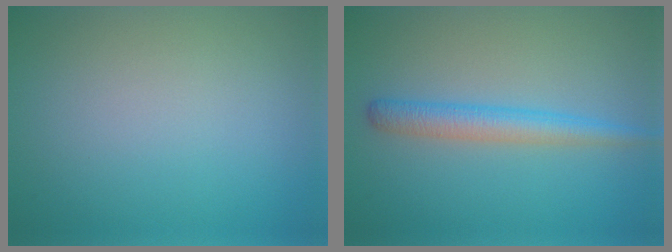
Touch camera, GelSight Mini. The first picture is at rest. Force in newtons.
{"total": 3.0, "press": 3.0, "slide": 0.2}